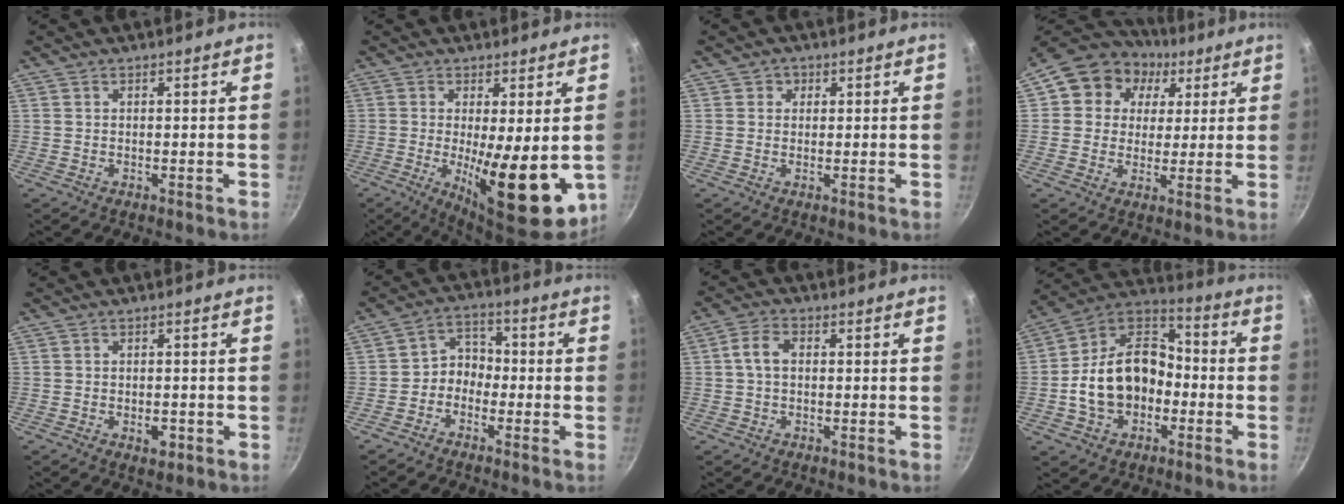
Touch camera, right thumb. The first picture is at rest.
{"total": 14.3, "force": [-1.6, 4.1, 13.5], "torque": [-0.186, -0.016, -0.014]}
{"total": 1.8, "force": [0.5, 1.7, 0.3], "torque": [0.008, -0.004, 0.001]}
{"total": 13.7, "force": [4.4, 11.8, 5.6], "torque": [-0.072, 0.016, 0.056]}
{"total": 2.9, "force": [-1.1, 1.7, 2.1], "torque": [-0.025, 0.004, -0.013]}
{"total": 5.2, "force": [-1.9, 4.2, 2.5], "torque": [-0.013, 0.036, -0.047]}
{"total": 4.3, "force": [0.2, 2.9, 3.1], "torque": [-0.060, 0.013, -0.004]}
{"total": 17.8, "force": [-3.6, 13.1, 11.5], "torque": [-0.177, 0.058, -0.074]}